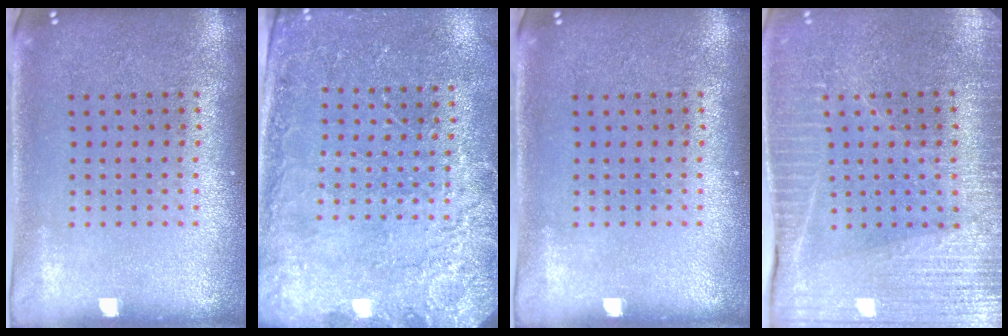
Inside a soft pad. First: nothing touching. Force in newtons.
{"total": 2.5, "press": 2.4, "slide": 0.7}
{"total": 0.0}
{"total": 3.5, "press": 3.4, "slide": 0.8}